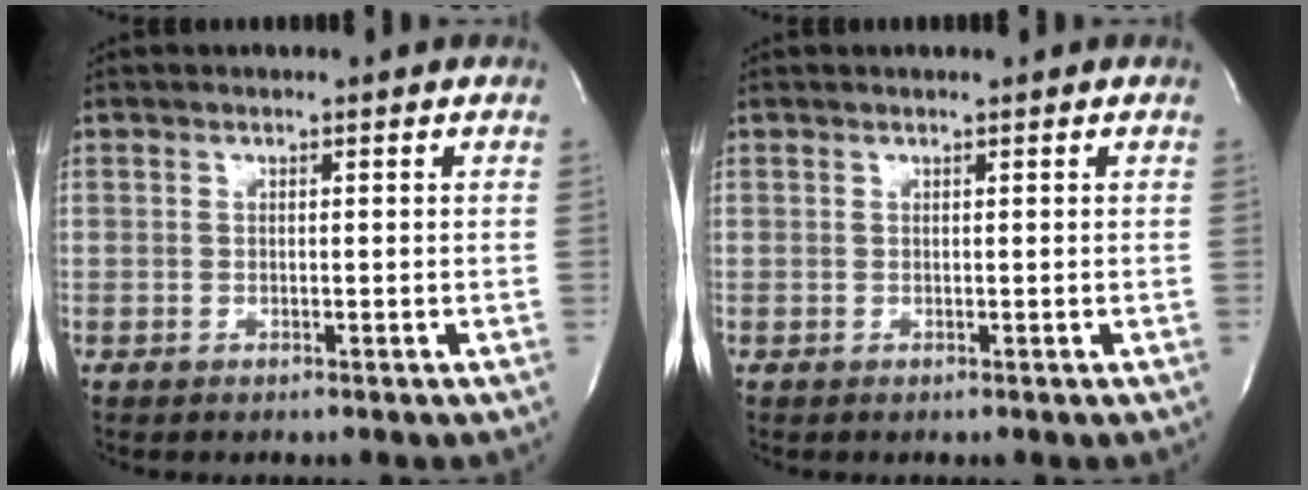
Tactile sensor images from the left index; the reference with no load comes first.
{"total": 0.0}